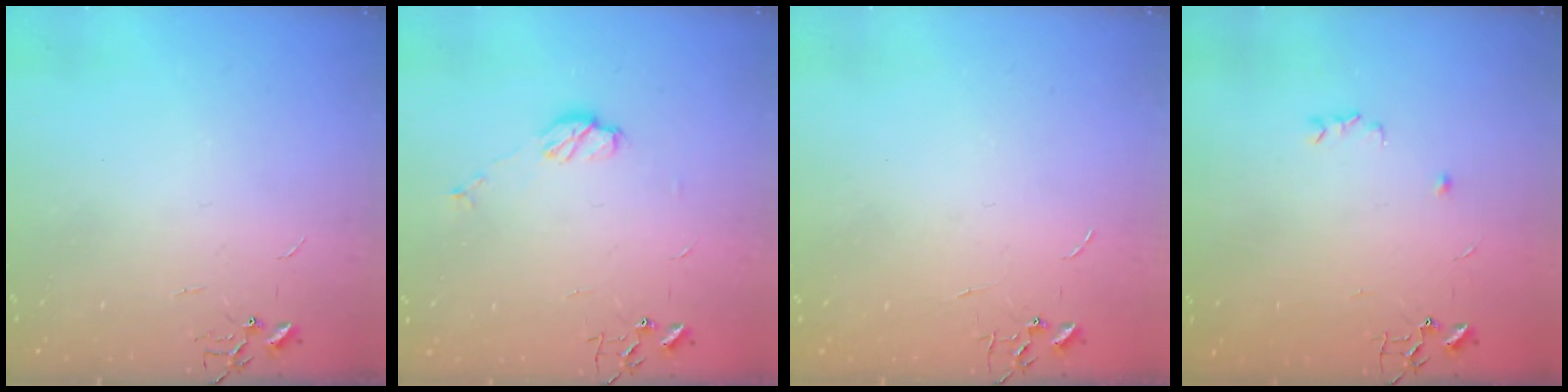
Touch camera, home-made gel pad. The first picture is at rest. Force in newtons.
{"total": 6.7, "press": 6.7, "slide": 0.3}
{"total": 0.0}
{"total": 3.4, "press": 3.4, "slide": 0.6}